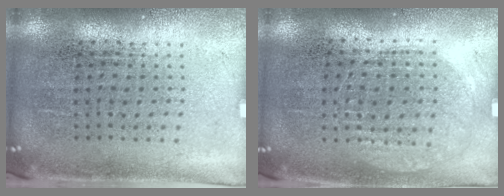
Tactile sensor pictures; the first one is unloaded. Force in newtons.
{"total": 0.9, "press": 0.9, "slide": 0.3}